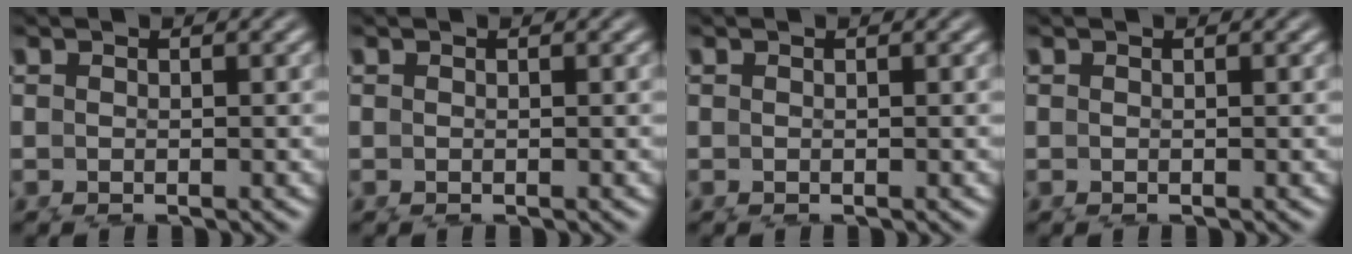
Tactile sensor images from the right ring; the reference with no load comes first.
{"total": 0.0}
{"total": 0.0}
{"total": 0.0}